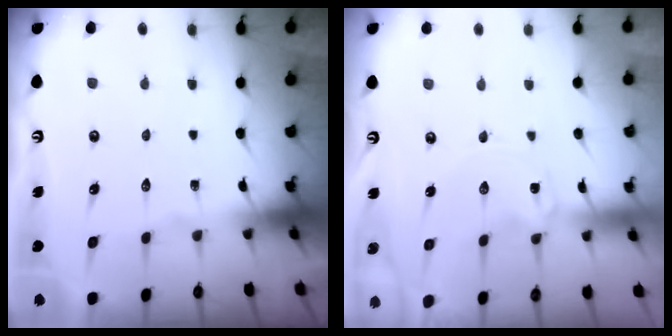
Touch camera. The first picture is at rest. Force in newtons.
{"total": 0.0}